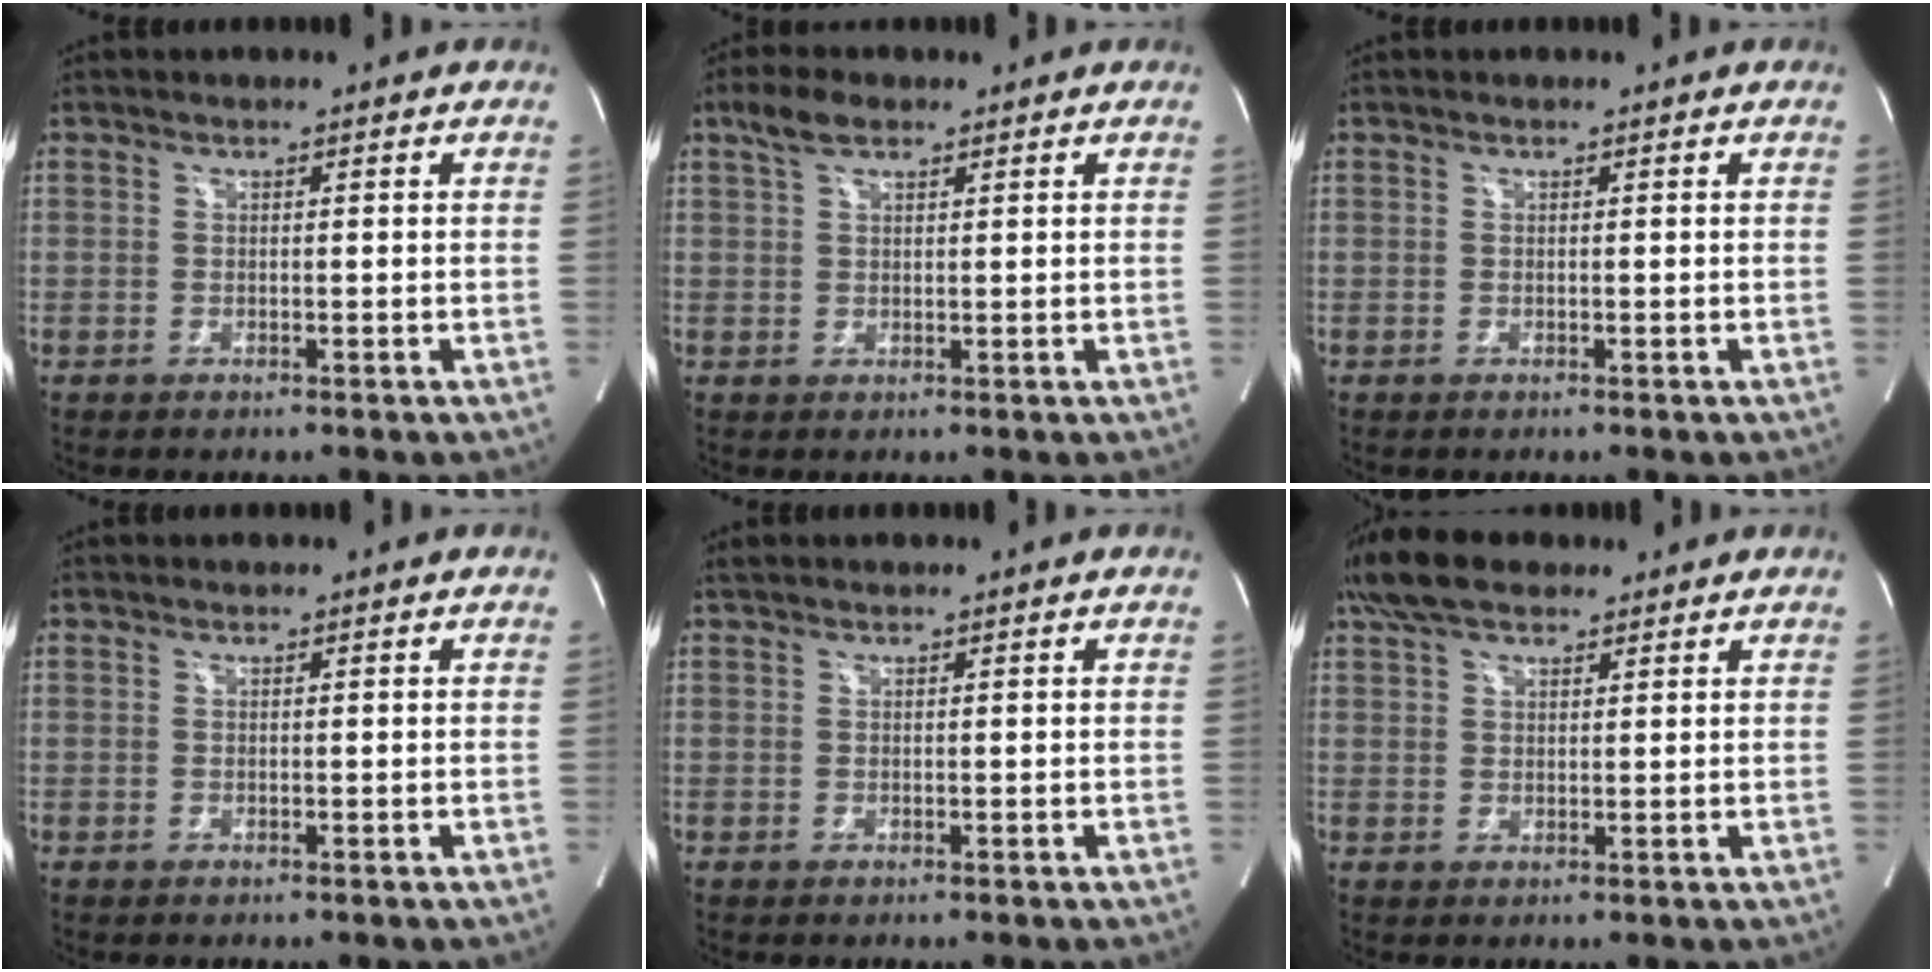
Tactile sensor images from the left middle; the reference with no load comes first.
{"total": 3.7, "force": [2.5, 1.4, 2.3], "torque": [-0.056, 0.015, 0.051]}
{"total": 0.0}
{"total": 0.0}
{"total": 0.7, "force": [0.6, 0.0, 0.2], "torque": [-0.016, 0.016, 0.017]}
{"total": 7.4, "force": [5.6, 3.0, 3.8], "torque": [-0.083, 0.031, 0.107]}